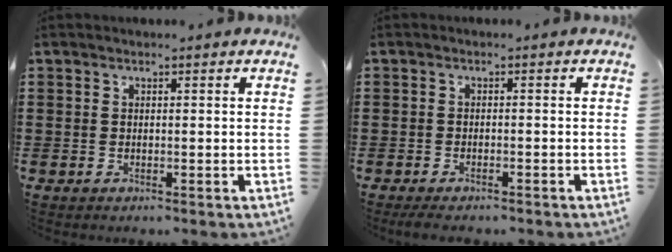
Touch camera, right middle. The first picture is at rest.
{"total": 1.3, "force": [-1.2, 0.1, 0.5], "torque": [-0.011, -0.001, -0.023]}